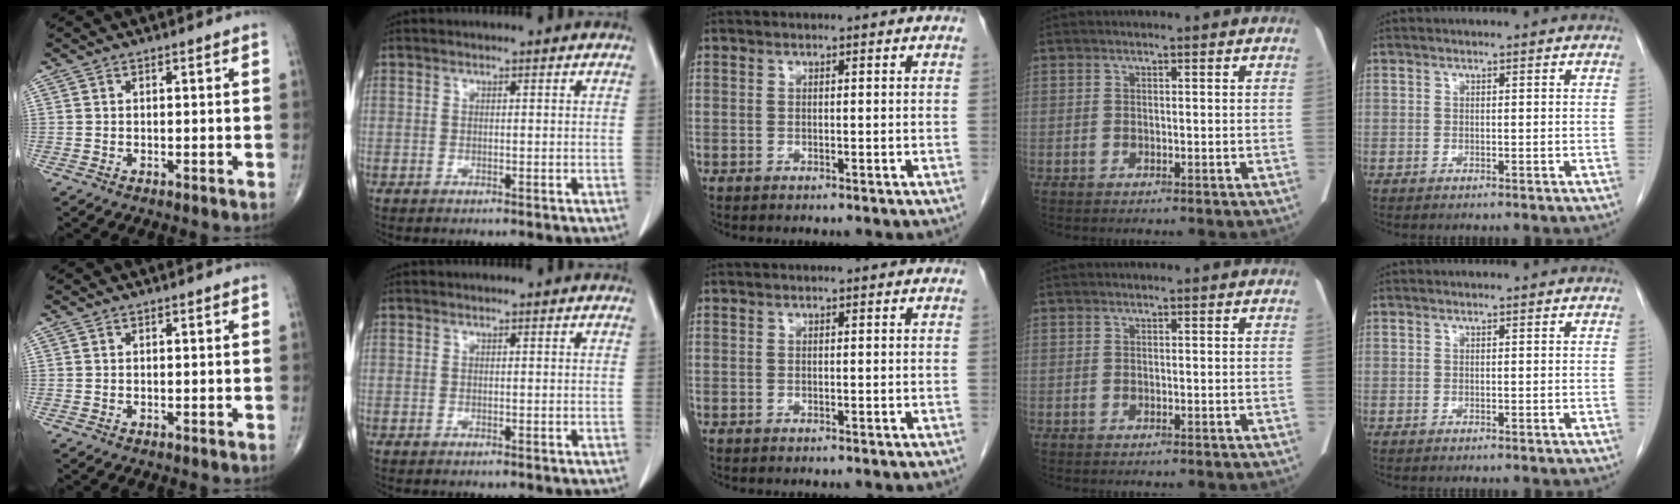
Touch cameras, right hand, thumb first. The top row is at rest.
{}